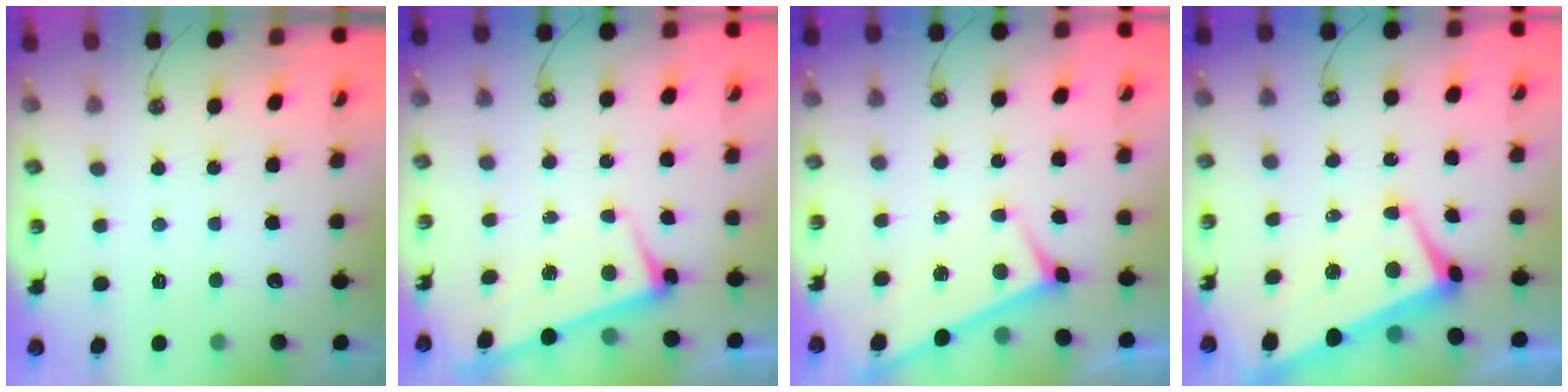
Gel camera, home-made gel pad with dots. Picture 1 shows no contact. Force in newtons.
{"total": 2.8, "press": 2.7, "slide": 0.4}
{"total": 2.9, "press": 2.9, "slide": 0.3}
{"total": 1.7, "press": 1.1, "slide": 1.4}